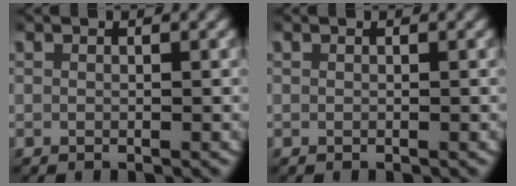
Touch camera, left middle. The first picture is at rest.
{"total": 0.0}